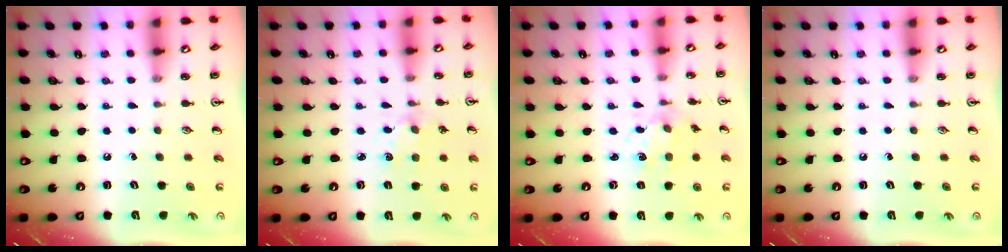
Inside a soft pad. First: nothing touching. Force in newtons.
{"total": 2.5, "press": 2.4, "slide": 0.3}
{"total": 2.9, "press": 2.8, "slide": 0.9}
{"total": 0.0}